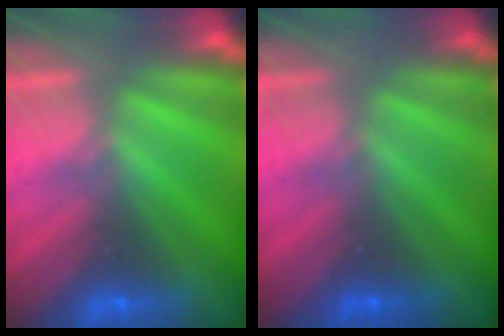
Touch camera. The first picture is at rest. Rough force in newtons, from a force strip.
{"total": 2.4}